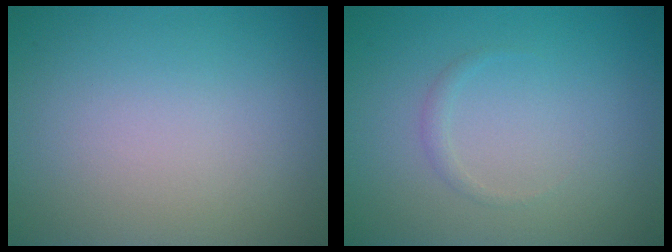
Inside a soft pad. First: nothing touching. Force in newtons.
{"total": 0.8, "press": 0.8, "slide": 0.0}